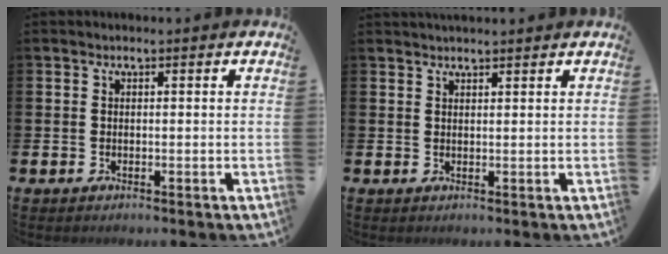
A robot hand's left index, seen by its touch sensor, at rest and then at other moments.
{"total": 1.5, "force": [1.5, 0.2, 0.1], "torque": [0.007, -0.006, 0.024]}